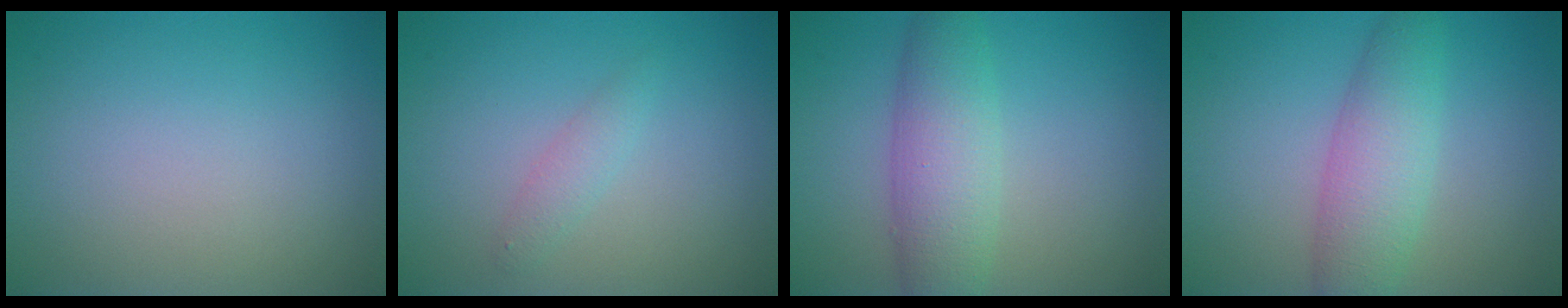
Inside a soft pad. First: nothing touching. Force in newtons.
{"total": 1.4, "press": 1.4, "slide": 0.0}
{"total": 5.2, "press": 5.2, "slide": 0.1}
{"total": 4.7, "press": 4.7, "slide": 0.1}